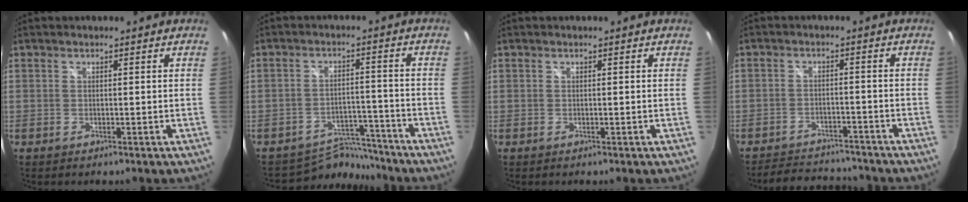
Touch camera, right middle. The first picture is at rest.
{"total": 7.1, "force": [-6.8, 2.0, -0.4], "torque": [0.002, 0.021, -0.107]}
{"total": 0.0}
{"total": 9.8, "force": [-9.0, 3.0, 2.4], "torque": [-0.065, 0.024, -0.122]}